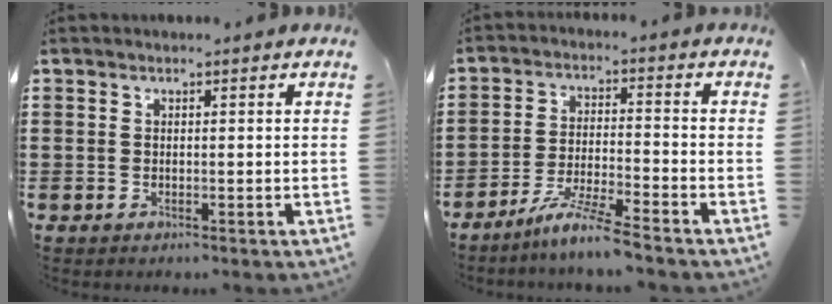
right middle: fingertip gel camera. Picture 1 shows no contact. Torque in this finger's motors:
{"motor_torque": [1.84, -0.30, 0.17, 0.08]}